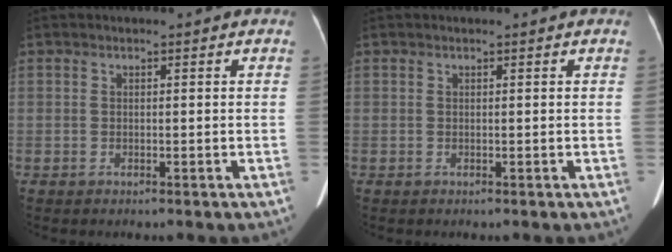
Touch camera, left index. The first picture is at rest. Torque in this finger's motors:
{"motor_torque": [0.14, 0.03, -0.04, -0.01]}